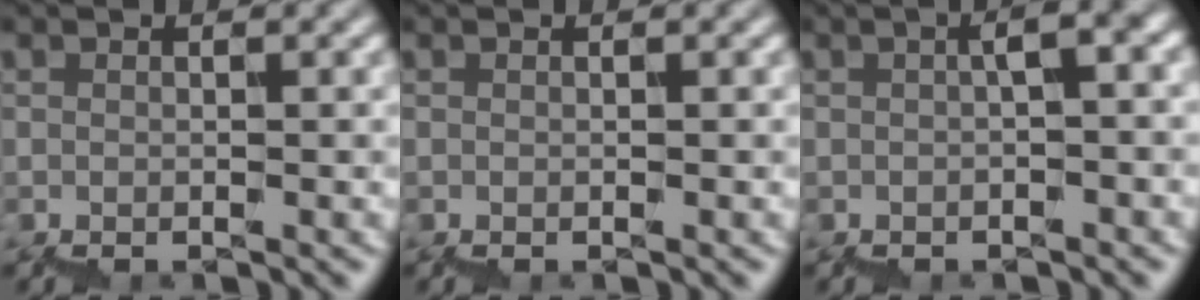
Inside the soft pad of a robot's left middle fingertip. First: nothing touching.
{"total": 0.0}
{"total": 2.9, "force": [-0.2, 0.7, 2.8], "torque": [-0.034, 0.017, -0.006]}